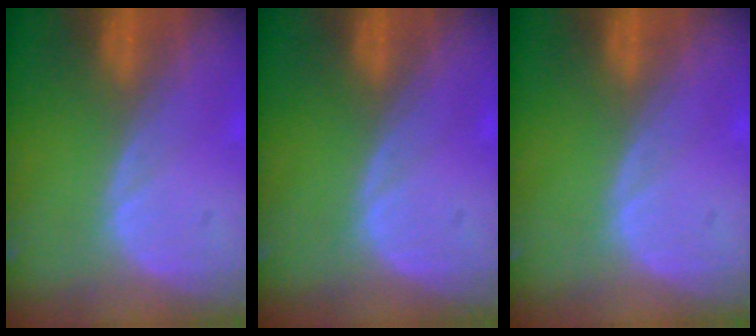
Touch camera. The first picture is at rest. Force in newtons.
{"total": 0.0}
{"total": 0.0}